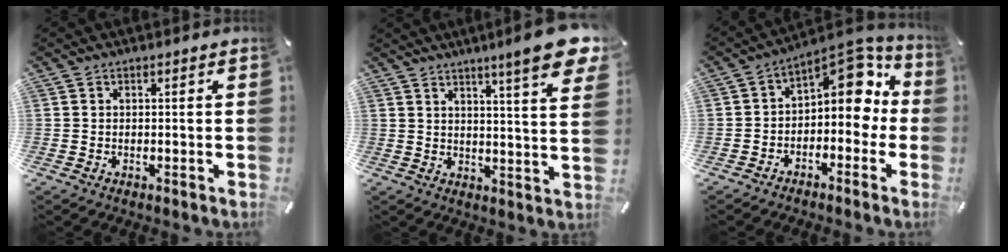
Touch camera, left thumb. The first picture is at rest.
{"total": 11.4, "force": [7.4, 1.0, 8.6], "torque": [-0.130, -0.045, 0.118]}
{"total": 10.5, "force": [3.8, 6.8, 7.1], "torque": [-0.087, -0.041, 0.066]}